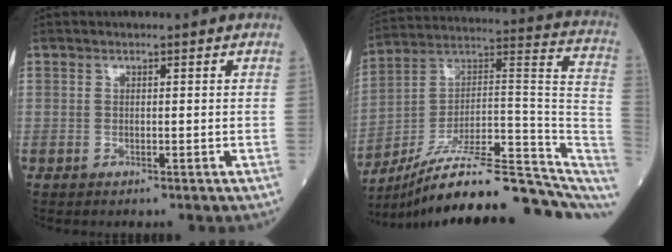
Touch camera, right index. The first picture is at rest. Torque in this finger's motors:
{"motor_torque": [0.79, -1.35, 0.94, 0.21]}